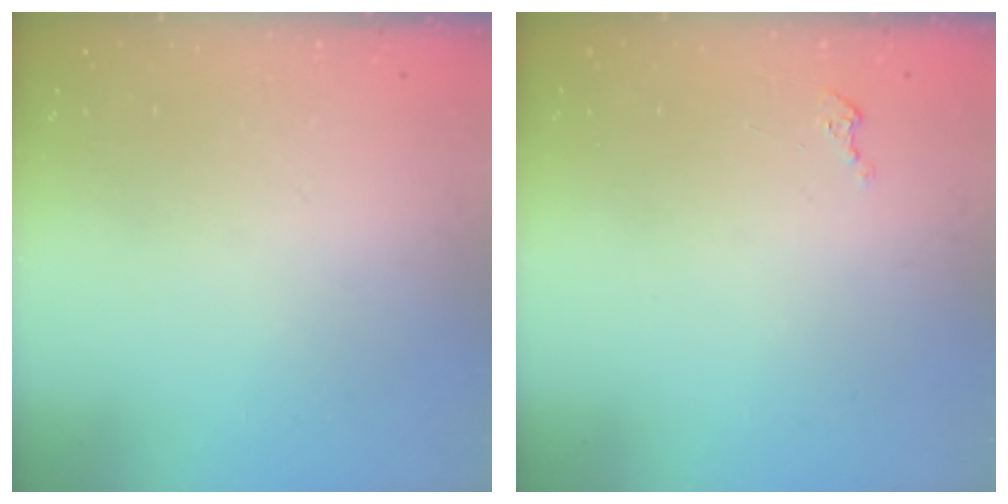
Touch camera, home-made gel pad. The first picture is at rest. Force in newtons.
{"total": 1.6, "press": 1.5, "slide": 0.2}